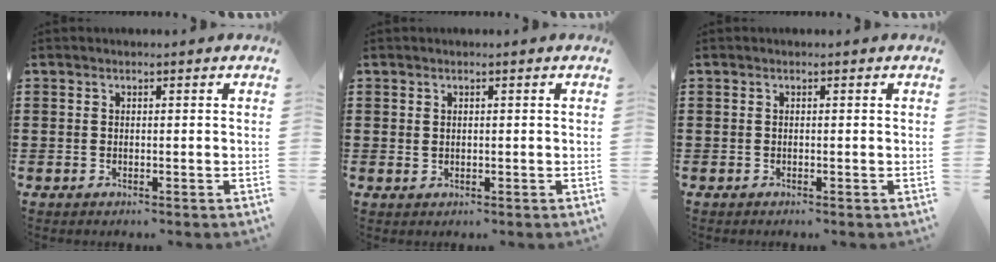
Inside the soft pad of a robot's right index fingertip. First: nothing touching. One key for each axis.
{"total": 0.7, "fx": 0.3, "fy": 0.6, "fz": 0.2, "tx": -0.004, "ty": 0.007, "tz": 0.005}
{"total": 0.0}